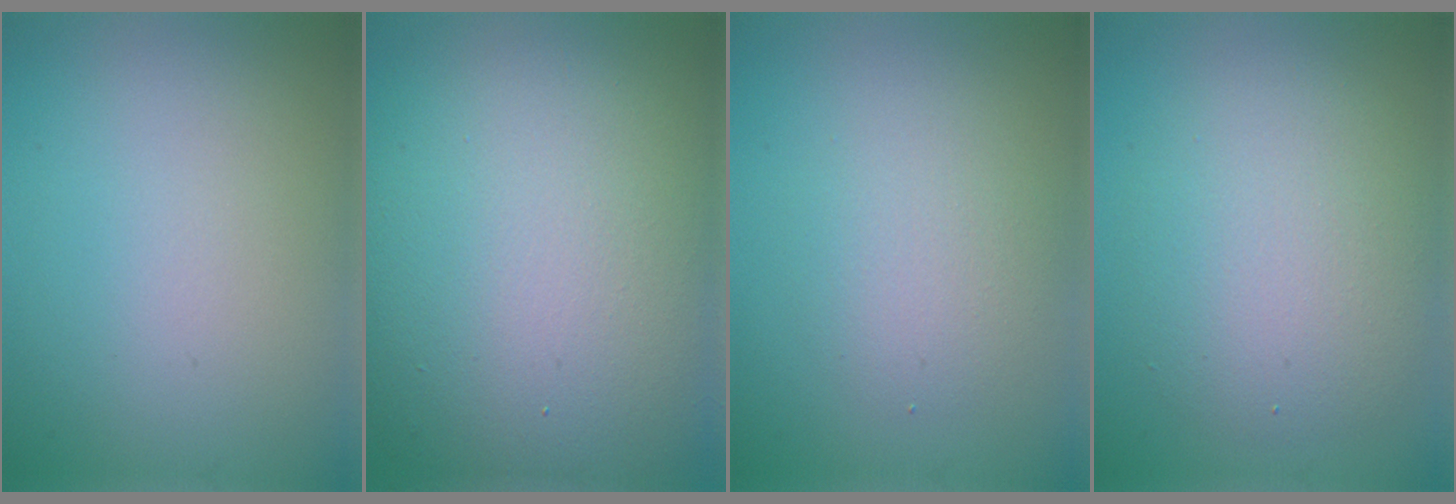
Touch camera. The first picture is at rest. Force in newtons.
{"total": 15.9, "press": 15.9, "slide": 1.0}
{"total": 2.7, "press": 2.7, "slide": 0.0}
{"total": 5.5, "press": 5.5, "slide": 0.3}